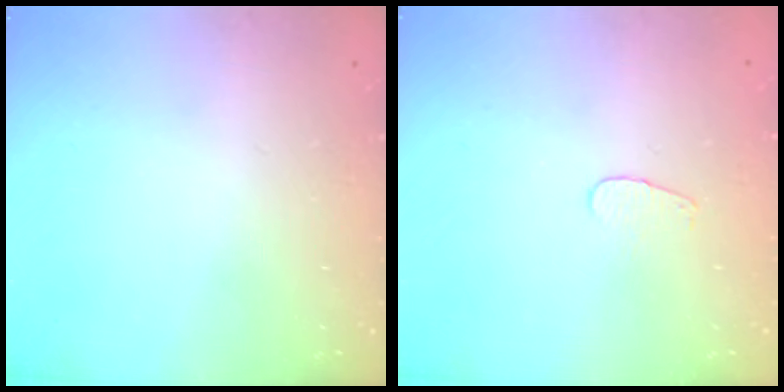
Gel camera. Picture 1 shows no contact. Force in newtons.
{"total": 3.4, "press": 3.4, "slide": 0.4}